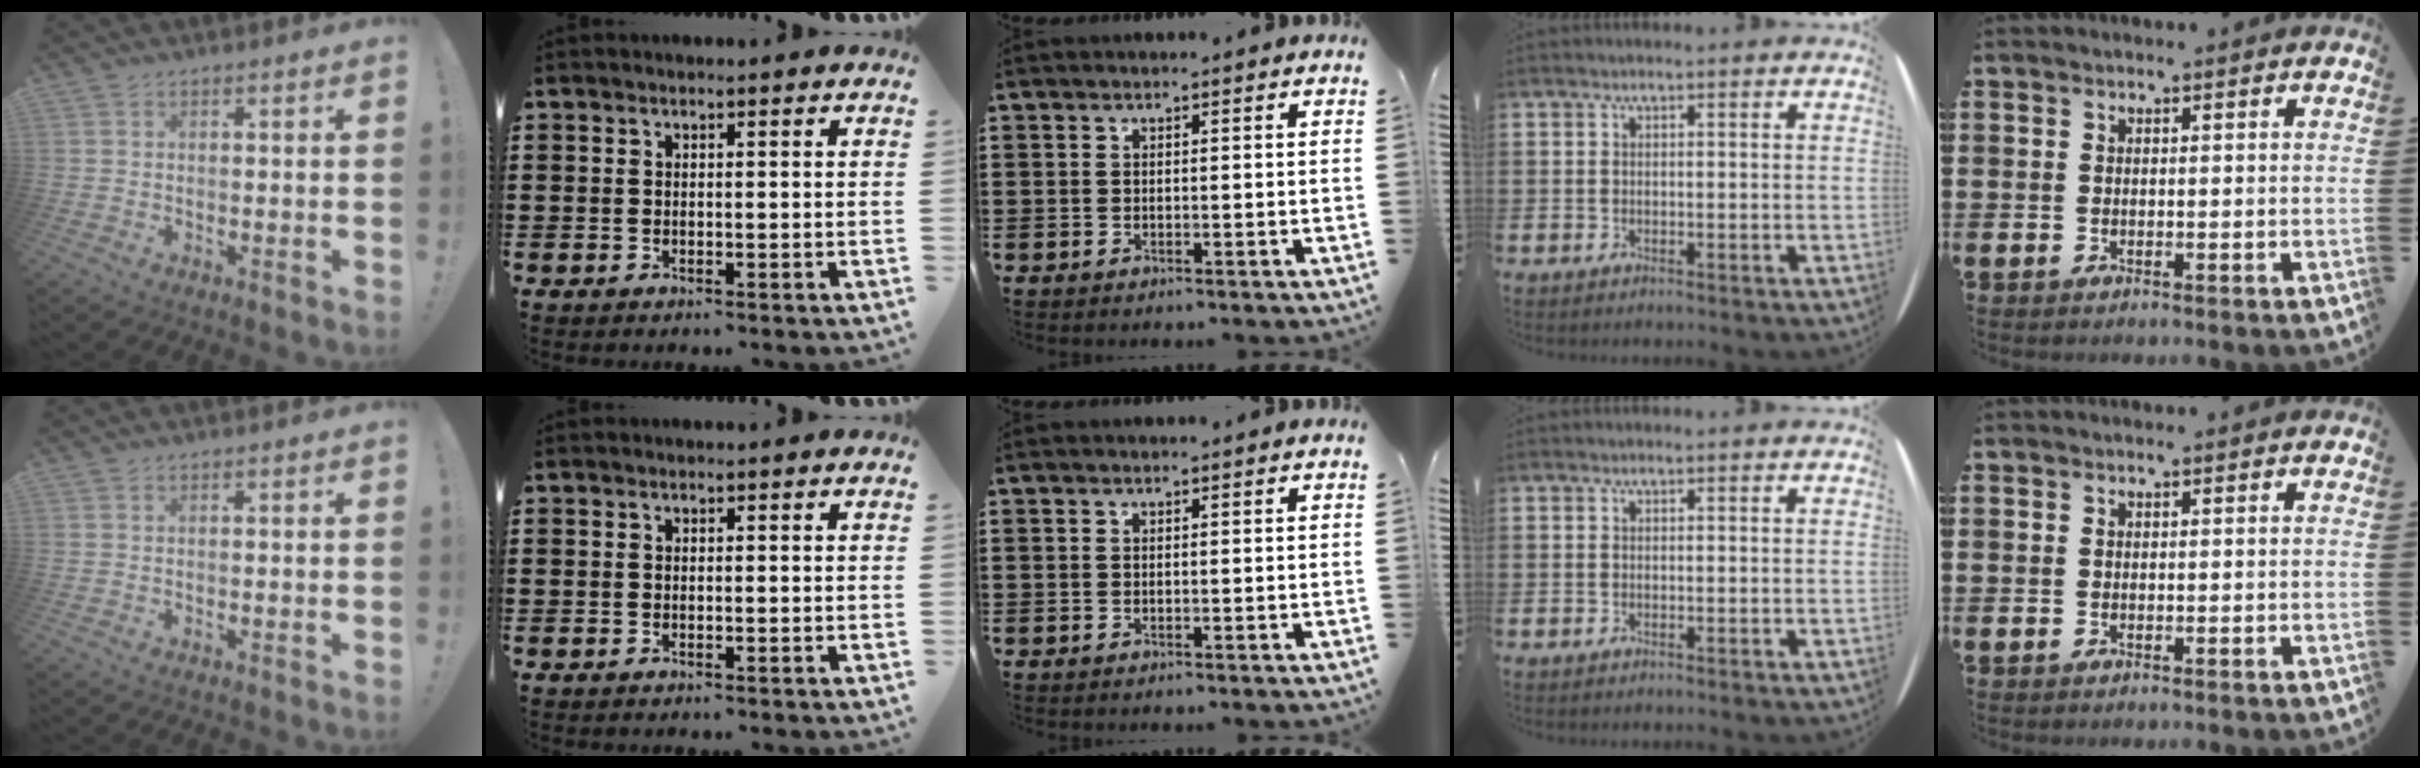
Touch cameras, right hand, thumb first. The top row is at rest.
{}